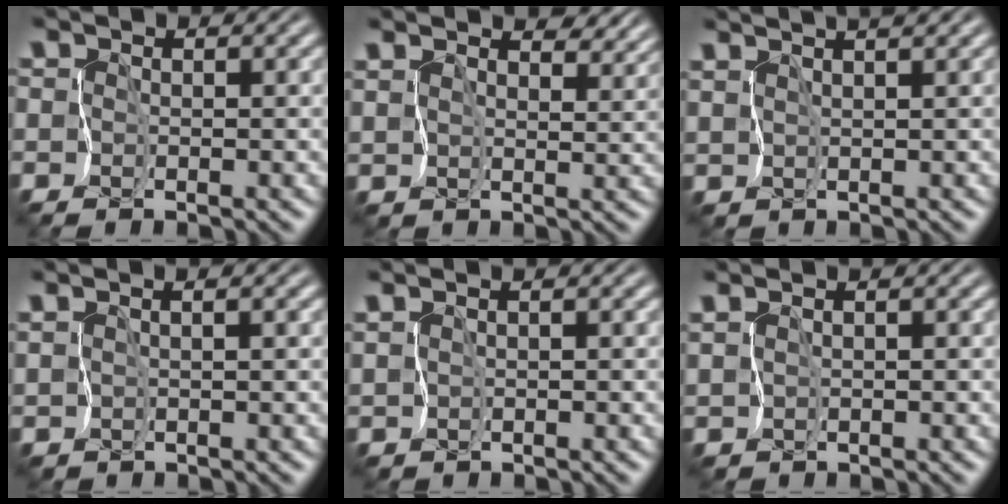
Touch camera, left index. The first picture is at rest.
{"total": 6.2, "force": [5.2, 2.3, 2.6], "torque": [-0.054, 0.004, 0.076]}
{"total": 3.9, "force": [3.3, 0.4, 1.9], "torque": [-0.035, 0.021, 0.048]}
{"total": 1.5, "force": [1.2, -0.1, 0.9], "torque": [-0.013, 0.004, 0.021]}
{"total": 0.7, "force": [0.7, -0.2, 0.0], "torque": [-0.002, 0.003, 0.016]}
{"total": 0.9, "force": [0.9, -0.3, 0.1], "torque": [-0.004, 0.006, 0.022]}